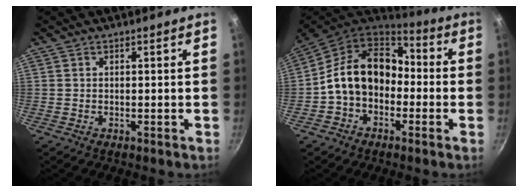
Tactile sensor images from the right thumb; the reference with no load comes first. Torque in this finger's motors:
{"motor_torque": [-0.24, 1.03, 1.07, -1.09, 0.42]}